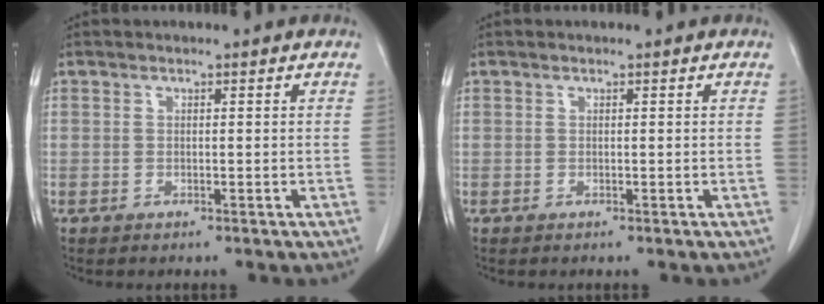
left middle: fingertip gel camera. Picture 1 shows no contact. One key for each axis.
{"total": 0.0}